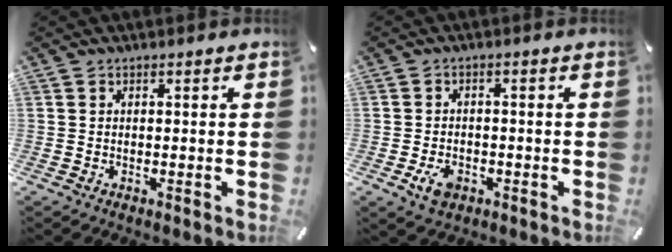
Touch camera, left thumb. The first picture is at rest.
{"total": 4.4, "force": [-2.0, 3.0, 2.5], "torque": [-0.063, 0.003, -0.040]}